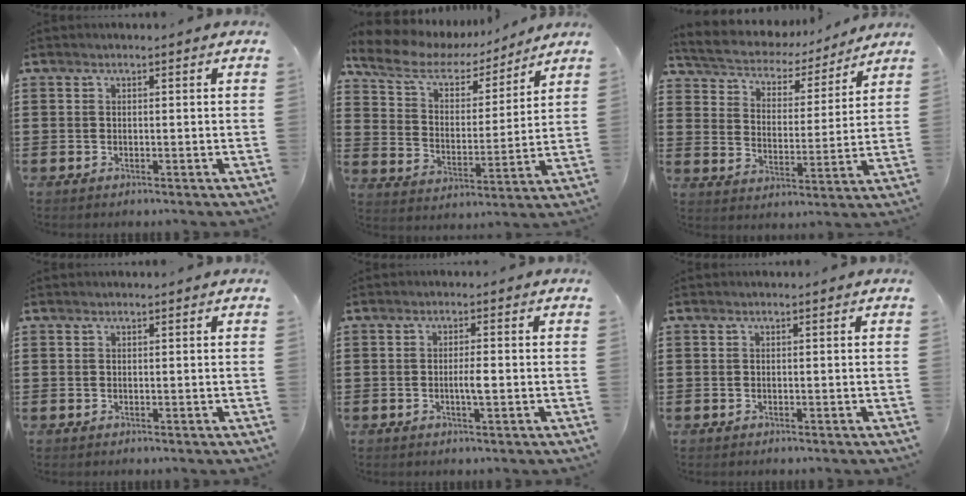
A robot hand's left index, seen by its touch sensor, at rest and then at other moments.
{"total": 7.5, "force": [5.9, 3.0, 3.4], "torque": [-0.096, -0.026, 0.100]}
{"total": 4.7, "force": [4.6, 0.9, 0.4], "torque": [-0.038, -0.035, 0.073]}
{"total": 0.0}
{"total": 2.4, "force": [-0.5, 0.3, 2.3], "torque": [-0.043, 0.000, -0.010]}
{"total": 0.0}